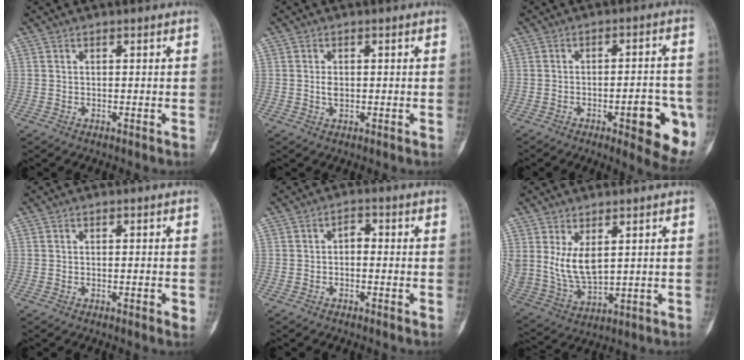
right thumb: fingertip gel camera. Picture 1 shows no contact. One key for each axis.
{"total": 1.6, "fx": 0.0, "fy": 1.1, "fz": 1.1, "tx": -0.016, "ty": 0.002, "tz": 0.002}
{"total": 13.1, "fx": -4.6, "fy": 4.1, "fz": 11.5, "tx": -0.120, "ty": 0.014, "tz": -0.051}
{"total": 1.9, "fx": -0.5, "fy": 0.5, "fz": 1.7, "tx": -0.027, "ty": -0.003, "tz": -0.006}
{"total": 2.1, "fx": -0.5, "fy": 1.3, "fz": 1.6, "tx": -0.015, "ty": 0.014, "tz": -0.017}
{"total": 8.8, "fx": 2.8, "fy": 4.7, "fz": 6.9, "tx": -0.130, "ty": -0.021, "tz": 0.077}